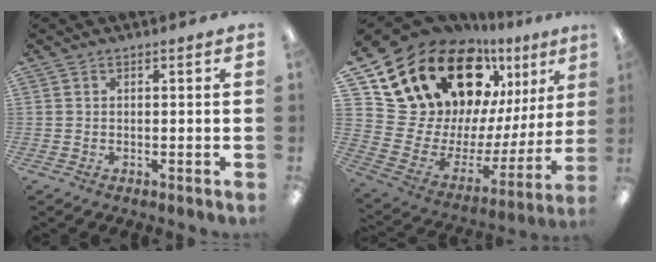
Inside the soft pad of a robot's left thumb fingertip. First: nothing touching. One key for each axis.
{"total": 22.0, "fx": 15.2, "fy": 12.9, "fz": 9.3, "tx": -0.169, "ty": -0.131, "tz": 0.294}